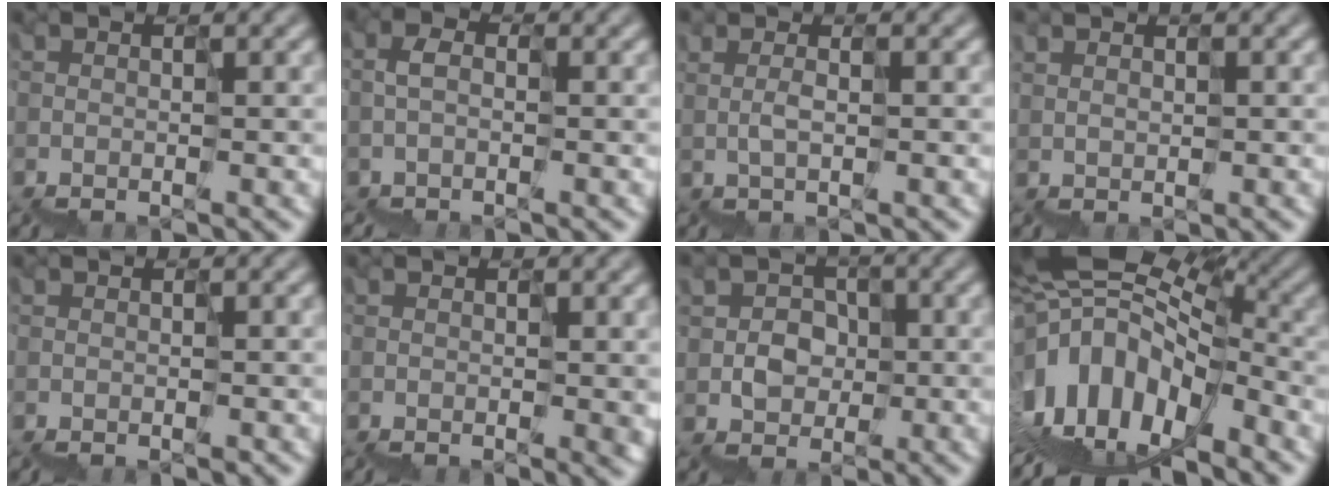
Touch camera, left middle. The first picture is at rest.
{"total": 1.8, "force": [-0.3, 1.1, 1.4], "torque": [-0.028, 0.008, -0.009]}
{"total": 1.3, "force": [1.3, -0.2, -0.2], "torque": [0.006, 0.008, 0.027]}
{"total": 0.9, "force": [0.8, 0.2, -0.4], "torque": [0.018, 0.001, 0.021]}
{"total": 0.8, "force": [-0.4, 0.5, 0.6], "torque": [-0.009, -0.001, -0.004]}
{"total": 2.2, "force": [0.2, 1.1, 1.8], "torque": [-0.031, 0.001, 0.007]}
{"total": 3.0, "force": [0.5, 3.0, 0.5], "torque": [0.004, 0.013, 0.010]}
{"total": 12.2, "force": [-0.8, 7.2, 9.8], "torque": [-0.173, 0.040, -0.021]}